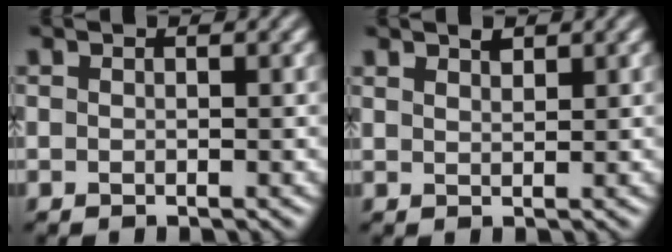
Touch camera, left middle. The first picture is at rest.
{"total": 1.2, "force": [1.1, 0.1, 0.2], "torque": [-0.002, 0.006, 0.022]}